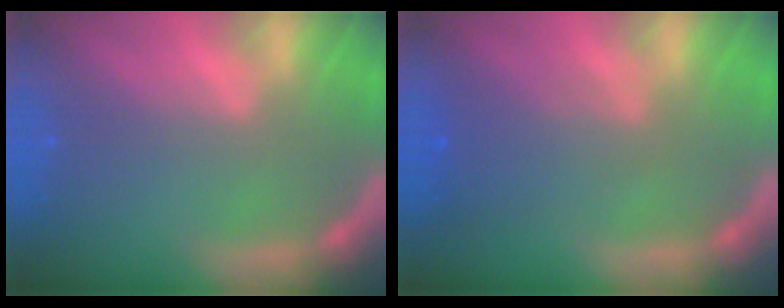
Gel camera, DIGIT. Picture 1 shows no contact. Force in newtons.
{"total": 3.4}